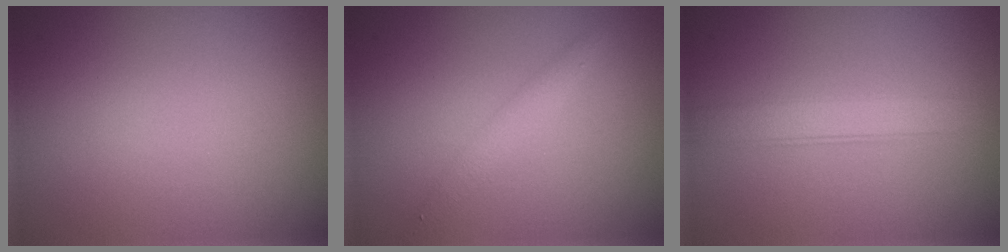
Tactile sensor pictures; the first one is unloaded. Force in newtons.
{"total": 1.7, "press": 1.7, "slide": 0.1}
{"total": 2.5, "press": 2.5, "slide": 0.1}